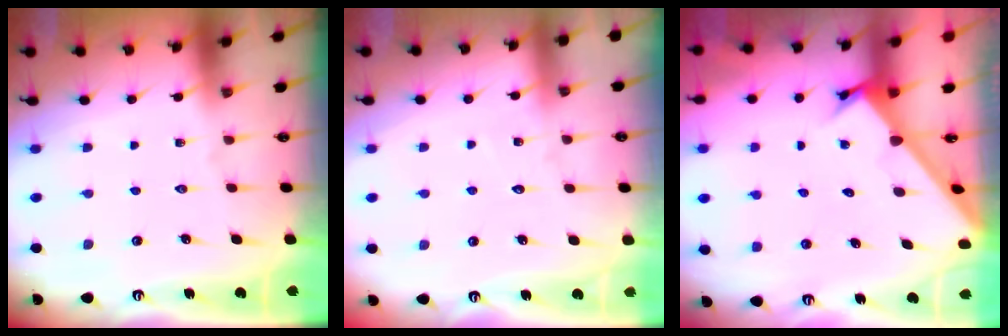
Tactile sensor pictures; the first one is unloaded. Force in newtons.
{"total": 2.8, "press": 2.8, "slide": 0.3}
{"total": 3.7, "press": 3.7, "slide": 0.1}